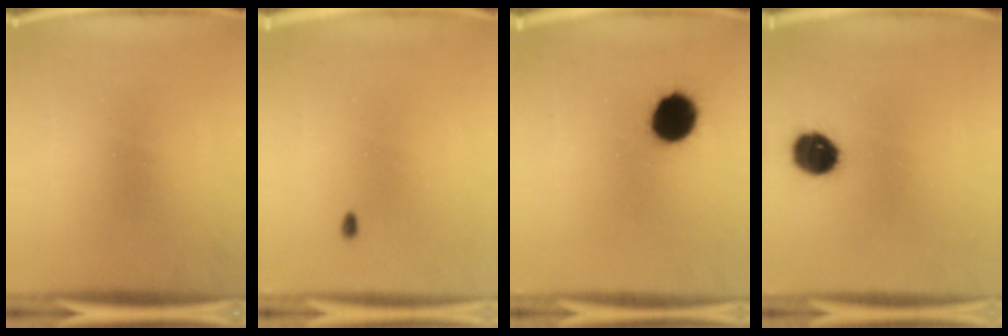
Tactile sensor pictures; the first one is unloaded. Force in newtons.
{"total": 0.7}
{"total": 11.4}
{"total": 8.7}